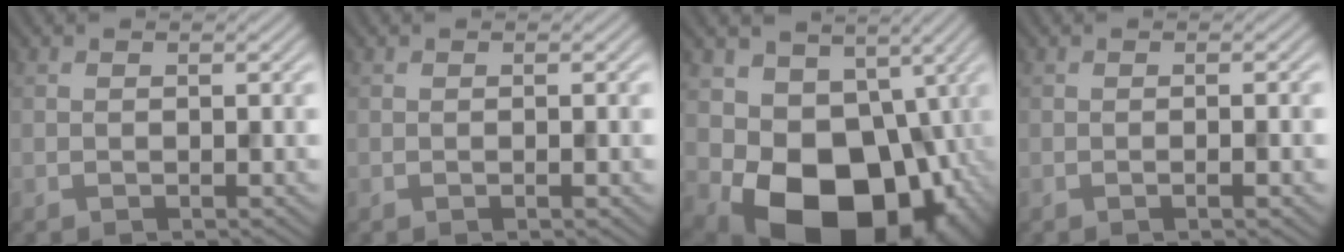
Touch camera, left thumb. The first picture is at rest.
{"total": 0.6, "force": [-0.2, -0.2, 0.5], "torque": [-0.010, -0.001, -0.005]}
{"total": 17.1, "force": [-3.9, 12.6, 10.9], "torque": [-0.167, -0.046, -0.045]}
{"total": 1.5, "force": [-0.7, -0.1, 1.3], "torque": [-0.026, -0.001, -0.013]}